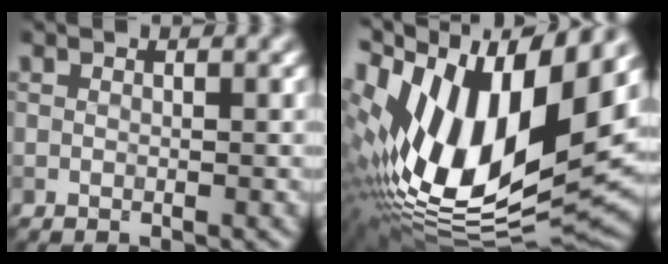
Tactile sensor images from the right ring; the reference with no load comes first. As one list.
[{"total": 17.6, "force": [3.3, 8.3, 15.2], "torque": [-0.294, 0.003, 0.055]}]